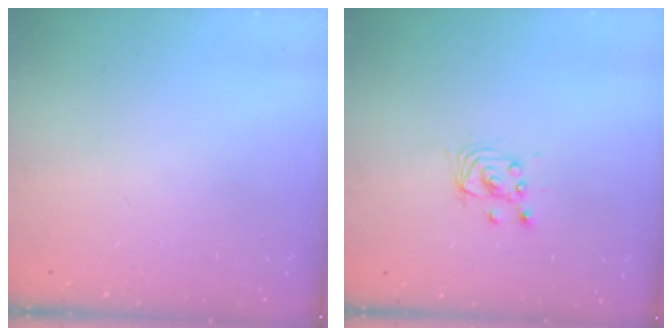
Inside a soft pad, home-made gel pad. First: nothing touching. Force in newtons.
{"total": 2.9, "press": 2.9, "slide": 0.0}